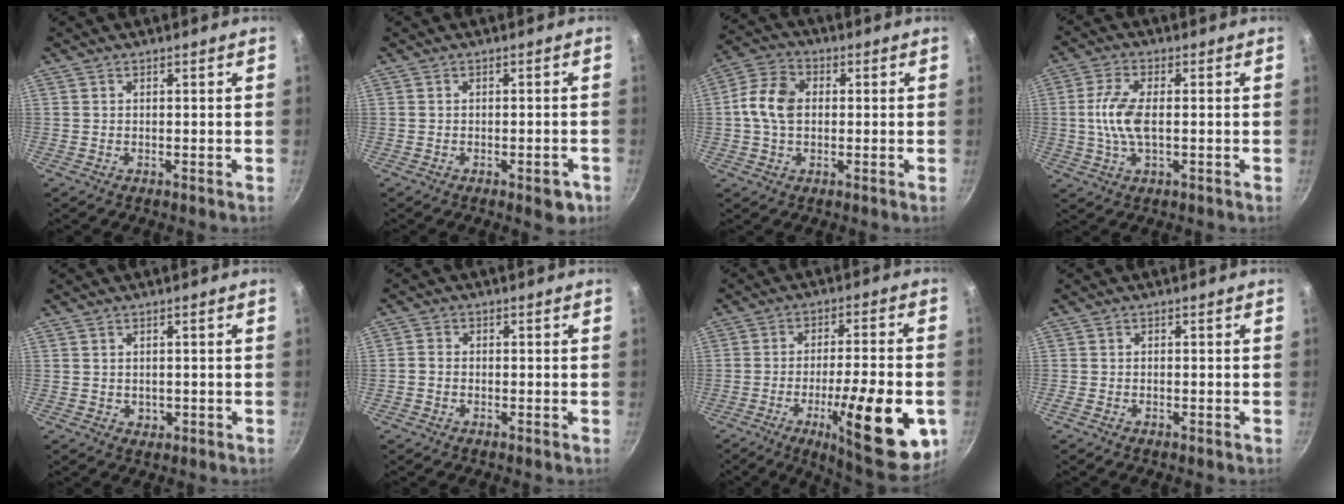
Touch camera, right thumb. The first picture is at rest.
{"total": 4.1, "force": [-2.0, 1.8, 3.1], "torque": [-0.026, 0.013, -0.018]}
{"total": 8.8, "force": [0.4, 6.3, 6.1], "torque": [-0.109, 0.019, -0.005]}
{"total": 9.0, "force": [0.1, 4.3, 7.8], "torque": [-0.164, 0.012, -0.004]}
{"total": 1.3, "force": [0.1, 1.2, 0.6], "torque": [-0.005, -0.002, 0.005]}
{"total": 1.7, "force": [-0.8, 1.3, 0.7], "torque": [-0.012, 0.010, -0.020]}
{"total": 20.8, "force": [-6.7, 5.5, 18.9], "torque": [-0.245, 0.015, -0.096]}
{"total": 0.6, "force": [-0.4, 0.2, 0.3], "torque": [-0.012, 0.004, -0.012]}